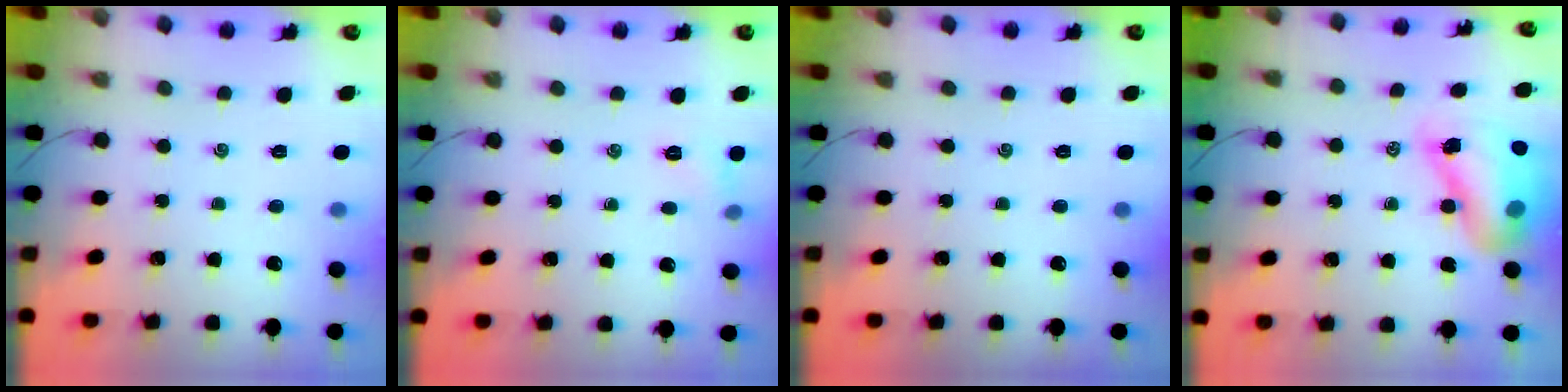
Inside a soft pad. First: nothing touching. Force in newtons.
{"total": 5.0, "press": 4.7, "slide": 1.5}
{"total": 0.0}
{"total": 13.5, "press": 13.0, "slide": 3.7}